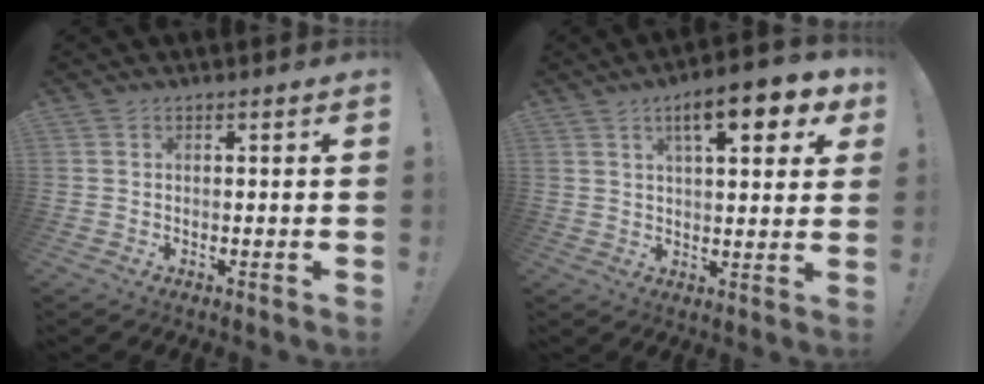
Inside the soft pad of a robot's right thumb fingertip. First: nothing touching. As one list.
[{"total": 12.1, "force": [5.8, 3.7, 9.9], "torque": [-0.138, -0.021, 0.089]}]